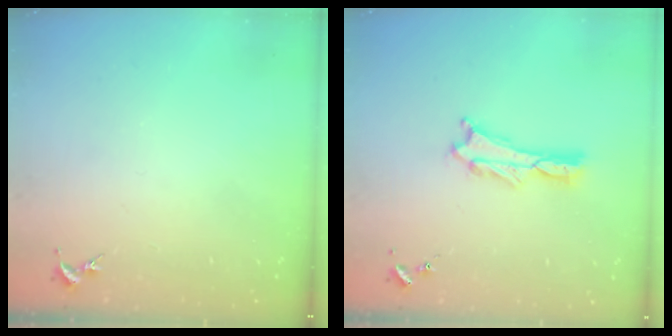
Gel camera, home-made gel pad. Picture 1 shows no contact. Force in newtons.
{"total": 1.1, "press": 1.1, "slide": 0.2}